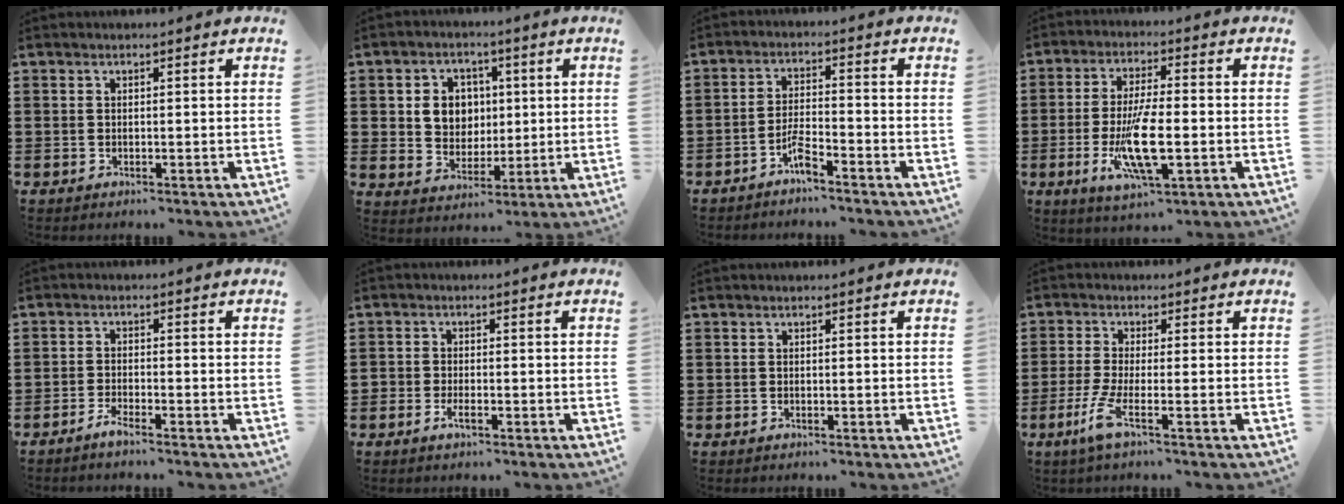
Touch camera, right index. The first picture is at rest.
{"total": 6.2, "force": [1.1, 5.5, 2.4], "torque": [-0.055, 0.013, 0.015]}
{"total": 3.9, "force": [-3.2, 0.4, 2.2], "torque": [-0.056, 0.000, -0.066]}
{"total": 10.3, "force": [-2.6, 2.9, 9.5], "torque": [-0.199, -0.019, -0.046]}
{"total": 1.9, "force": [-1.7, -0.1, 0.7], "torque": [-0.012, 0.001, -0.033]}
{"total": 1.8, "force": [-1.2, 0.8, 1.1], "torque": [-0.022, 0.001, -0.023]}
{"total": 0.0}
{"total": 5.0, "force": [-2.3, 0.4, 4.4], "torque": [-0.110, -0.022, -0.048]}